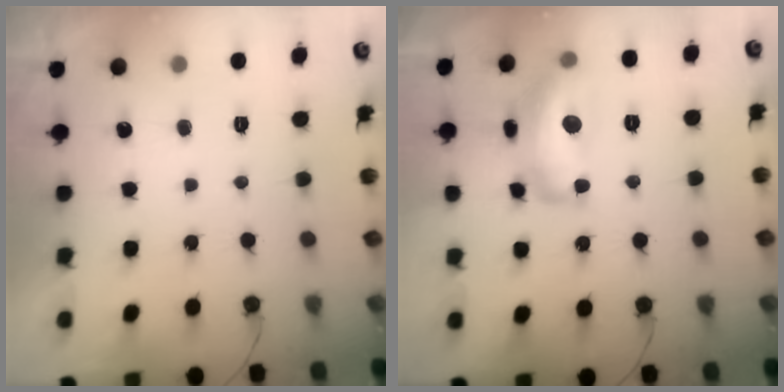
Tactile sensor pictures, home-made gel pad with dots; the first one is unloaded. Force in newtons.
{"total": 14.0, "press": 13.9, "slide": 1.2}